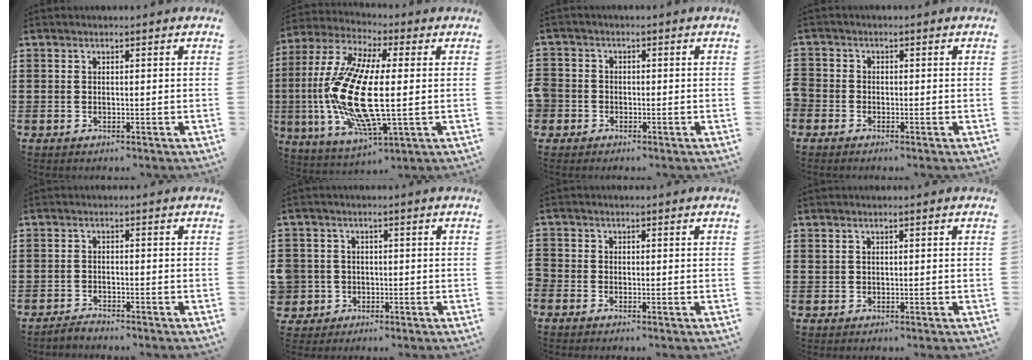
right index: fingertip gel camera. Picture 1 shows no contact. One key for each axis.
{"total": 16.9, "fx": -0.4, "fy": 5.2, "fz": 16.0, "tx": -0.348, "ty": -0.026, "tz": -0.010}
{"total": 1.9, "fx": -1.1, "fy": 1.6, "fz": 0.2, "tx": -0.011, "ty": 0.003, "tz": -0.025}
{"total": 1.2, "fx": -0.9, "fy": 0.7, "fz": 0.2, "tx": -0.006, "ty": 0.000, "tz": -0.019}
{"total": 1.4, "fx": -1.4, "fy": 0.0, "fz": 0.0, "tx": -0.005, "ty": 0.004, "tz": -0.029}
{"total": 3.1, "fx": -0.7, "fy": 3.1, "fz": 0.1, "tx": -0.026, "ty": 0.004, "tz": -0.019}
{"total": 0.8, "fx": -0.7, "fy": 0.4, "fz": 0.2, "tx": -0.005, "ty": -0.001, "tz": -0.014}
{"total": 0.8, "fx": 0.4, "fy": 0.7, "fz": 0.1, "tx": -0.004, "ty": 0.004, "tz": 0.008}